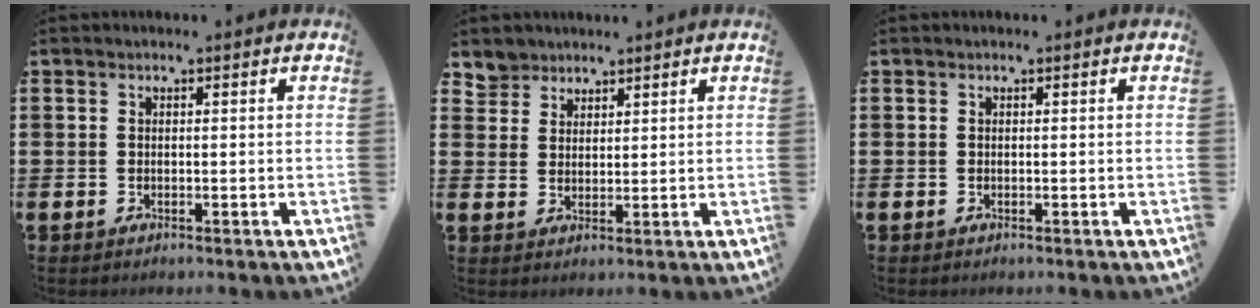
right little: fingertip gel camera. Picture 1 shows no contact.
{"total": 3.4, "force": [3.0, 1.6, -0.4], "torque": [0.000, -0.004, 0.058]}
{"total": 0.0}